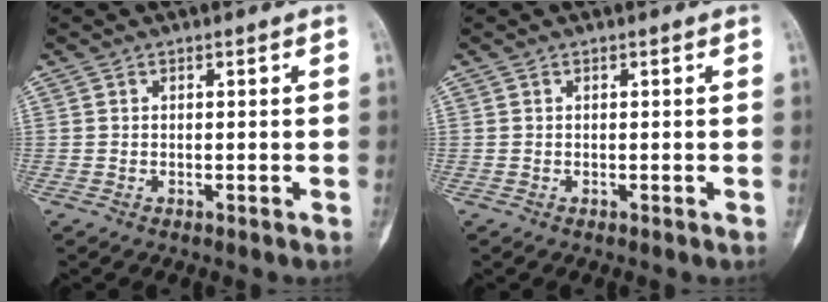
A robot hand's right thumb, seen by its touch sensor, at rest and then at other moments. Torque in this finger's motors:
{"motor_torque": [0.00, 0.00, 0.00, 0.00, 0.00]}